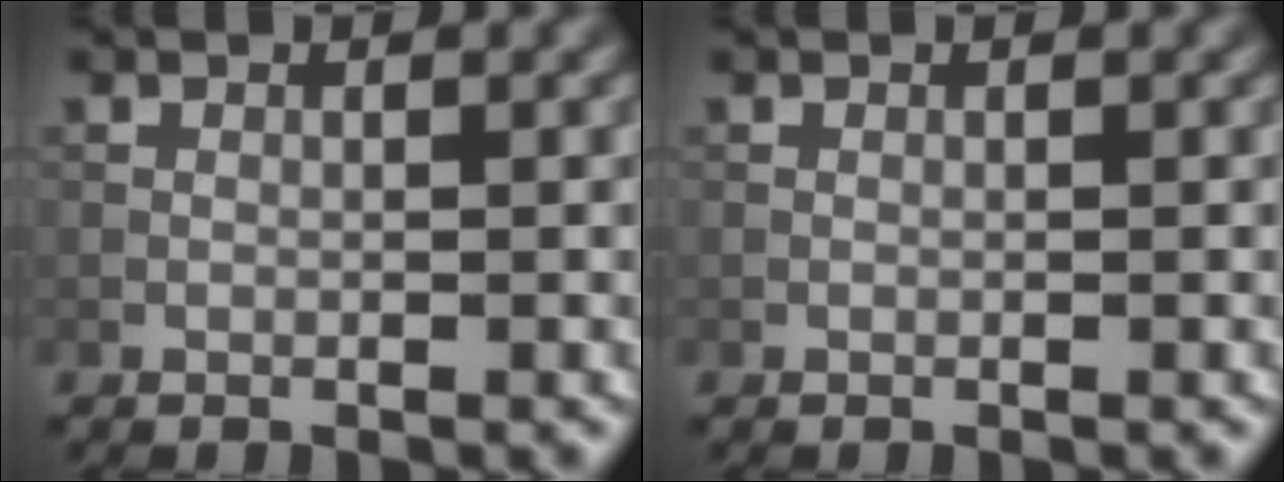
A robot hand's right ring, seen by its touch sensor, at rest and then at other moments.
{"total": 0.0}